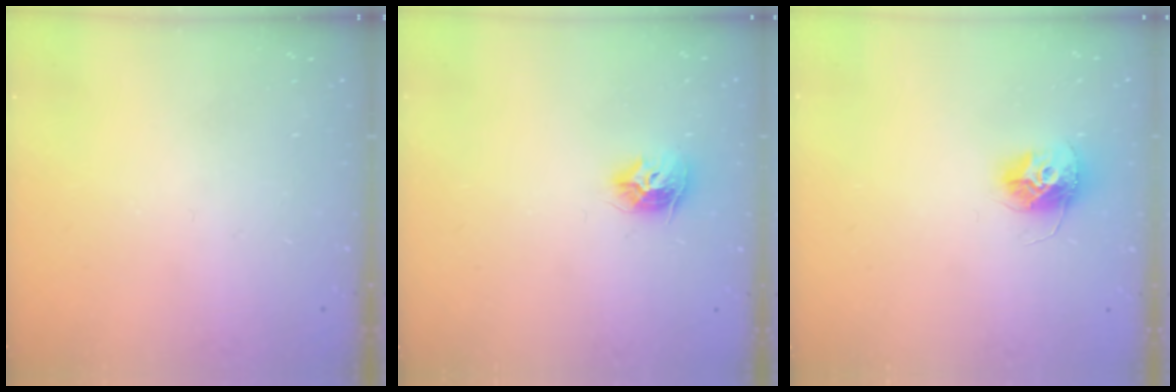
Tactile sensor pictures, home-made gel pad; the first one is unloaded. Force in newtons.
{"total": 9.3, "press": 9.3, "slide": 0.2}
{"total": 10.9, "press": 10.9, "slide": 0.7}